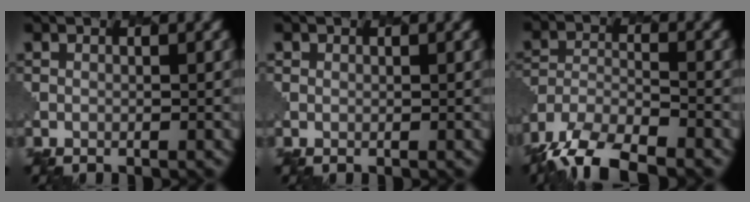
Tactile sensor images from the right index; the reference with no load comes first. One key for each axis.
{"total": 0.6, "fx": 0.2, "fy": 0.5, "fz": 0.0, "tx": -0.001, "ty": -0.002, "tz": 0.005}
{"total": 8.3, "fx": -6.8, "fy": 2.8, "fz": 3.9, "tx": -0.072, "ty": -0.020, "tz": -0.125}